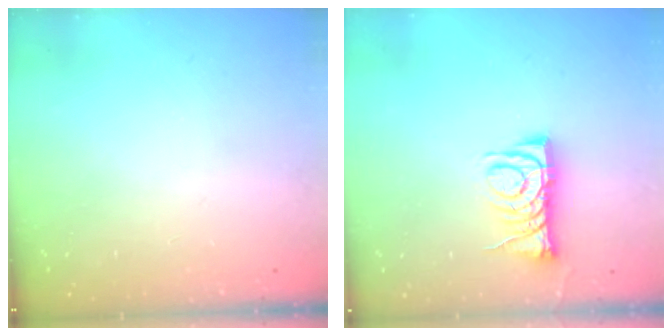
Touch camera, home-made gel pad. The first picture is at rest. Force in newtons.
{"total": 8.8, "press": 8.8, "slide": 0.7}